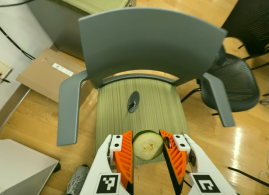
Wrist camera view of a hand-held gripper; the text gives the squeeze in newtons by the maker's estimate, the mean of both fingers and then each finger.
{"total": 10.2, "left": 10.9, "right": 9.4}